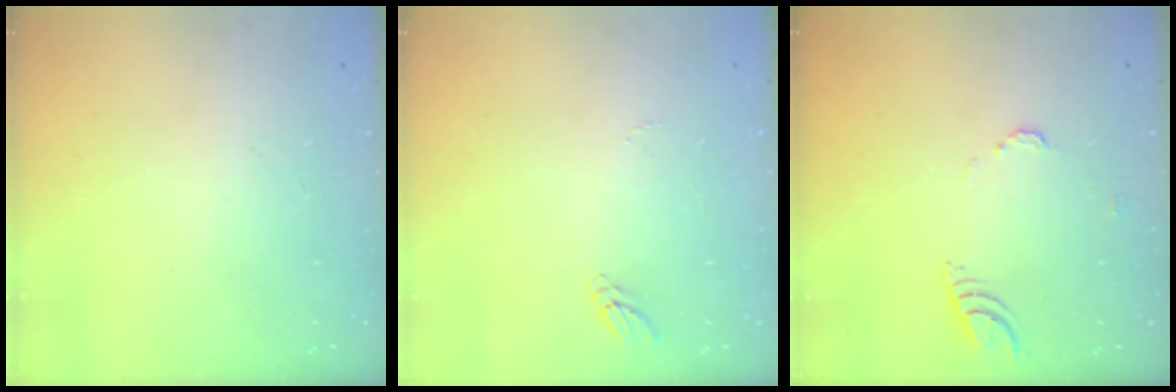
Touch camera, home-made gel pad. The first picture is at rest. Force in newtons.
{"total": 5.9, "press": 5.8, "slide": 0.5}
{"total": 4.8, "press": 4.8, "slide": 0.6}